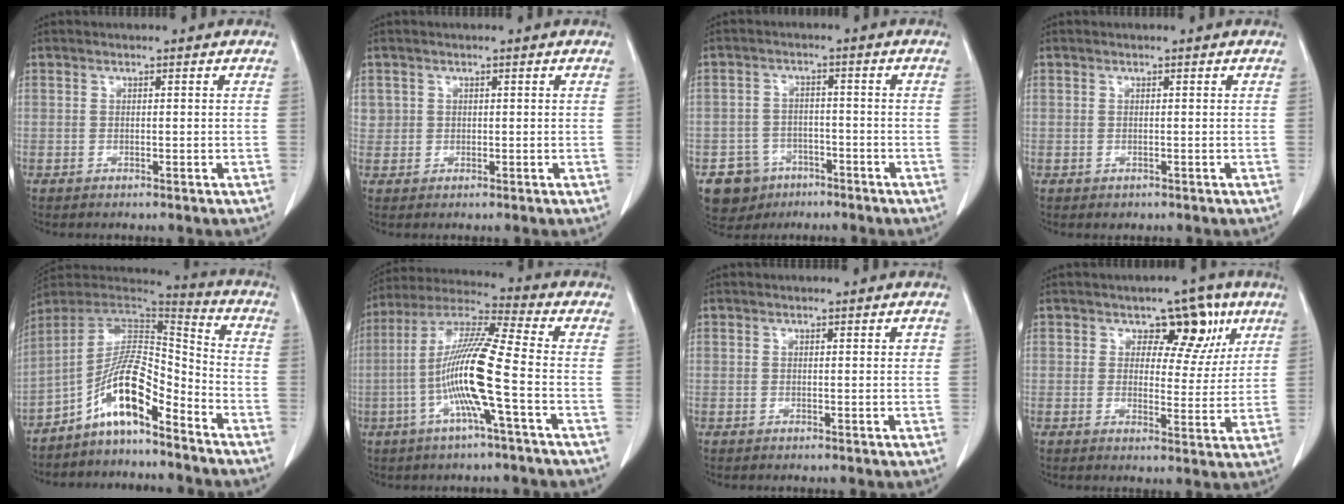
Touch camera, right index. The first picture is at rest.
{"total": 1.6, "force": [0.5, 1.5, 0.0], "torque": [0.016, 0.004, 0.007]}
{"total": 6.3, "force": [-3.6, 5.1, 0.9], "torque": [-0.017, 0.009, -0.050]}
{"total": 1.0, "force": [-0.3, 1.0, 0.1], "torque": [0.000, 0.005, -0.002]}
{"total": 11.2, "force": [-6.9, 2.6, 8.4], "torque": [-0.149, 0.027, -0.122]}
{"total": 13.2, "force": [-3.2, -0.4, 12.8], "torque": [-0.255, 0.006, -0.071]}
{"total": 0.7, "force": [0.1, 0.4, 0.6], "torque": [-0.006, 0.003, 0.003]}
{"total": 7.6, "force": [3.6, 4.8, 4.6], "torque": [-0.035, 0.010, 0.046]}